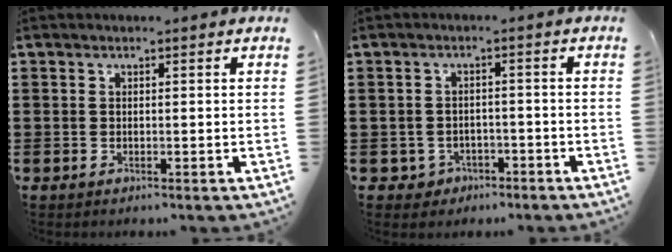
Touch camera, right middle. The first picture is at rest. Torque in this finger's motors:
{"motor_torque": [0.07, 0.13, 0.05, -0.01]}